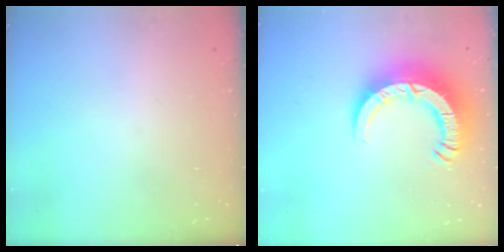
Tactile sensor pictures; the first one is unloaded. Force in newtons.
{"total": 13.1, "press": 13.0, "slide": 1.4}